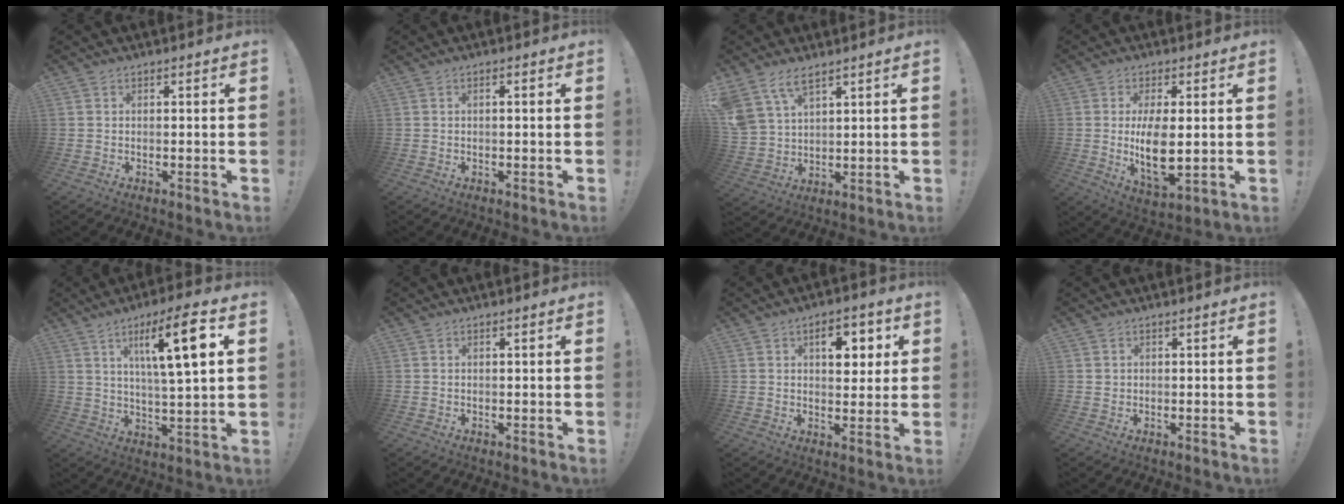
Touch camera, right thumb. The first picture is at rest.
{"total": 1.1, "force": [-0.2, -0.1, 1.1], "torque": [-0.014, -0.002, -0.007]}
{"total": 8.3, "force": [5.9, 3.9, 4.3], "torque": [-0.101, -0.025, 0.121]}
{"total": 11.4, "force": [0.6, 5.2, 10.1], "torque": [-0.185, -0.020, 0.009]}
{"total": 15.2, "force": [5.8, 2.1, 13.9], "torque": [-0.222, -0.017, 0.075]}
{"total": 0.7, "force": [0.1, -0.2, 0.6], "torque": [-0.004, -0.004, -0.001]}
{"total": 8.3, "force": [3.1, 4.9, 5.9], "torque": [-0.063, -0.006, 0.046]}
{"total": 1.0, "force": [0.5, 0.9, 0.2], "torque": [0.003, 0.000, 0.008]}